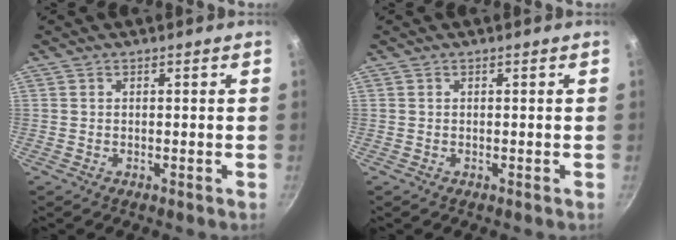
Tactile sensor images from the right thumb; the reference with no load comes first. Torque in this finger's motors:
{"motor_torque": [0.00, 0.00, 0.01, -0.01, 0.00]}